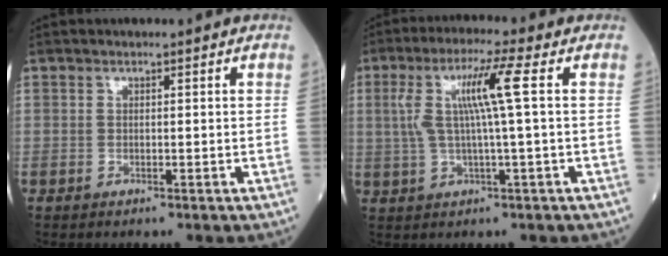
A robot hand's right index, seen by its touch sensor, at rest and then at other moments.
{"total": 8.1, "force": [1.4, -0.6, 7.9], "torque": [-0.163, 0.016, 0.030]}